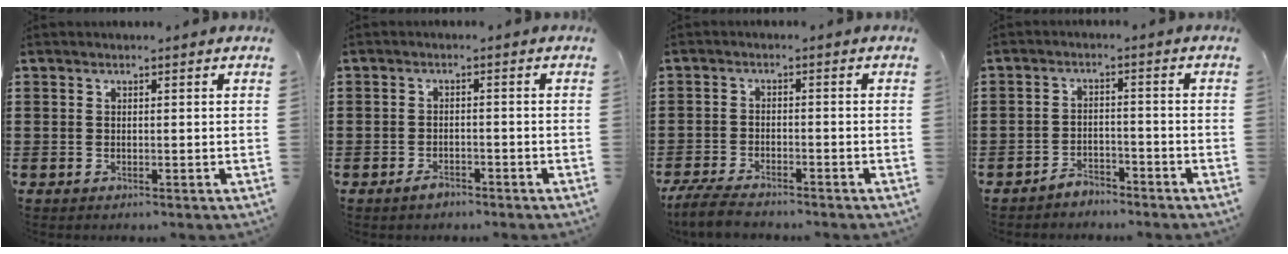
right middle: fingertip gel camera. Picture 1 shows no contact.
{"total": 1.6, "force": [-1.4, 0.7, 0.4], "torque": [-0.011, 0.001, -0.028]}
{"total": 4.3, "force": [-4.0, 0.6, 1.5], "torque": [-0.046, -0.008, -0.084]}
{"total": 3.0, "force": [-2.9, 0.6, 0.0], "torque": [-0.007, 0.003, -0.062]}